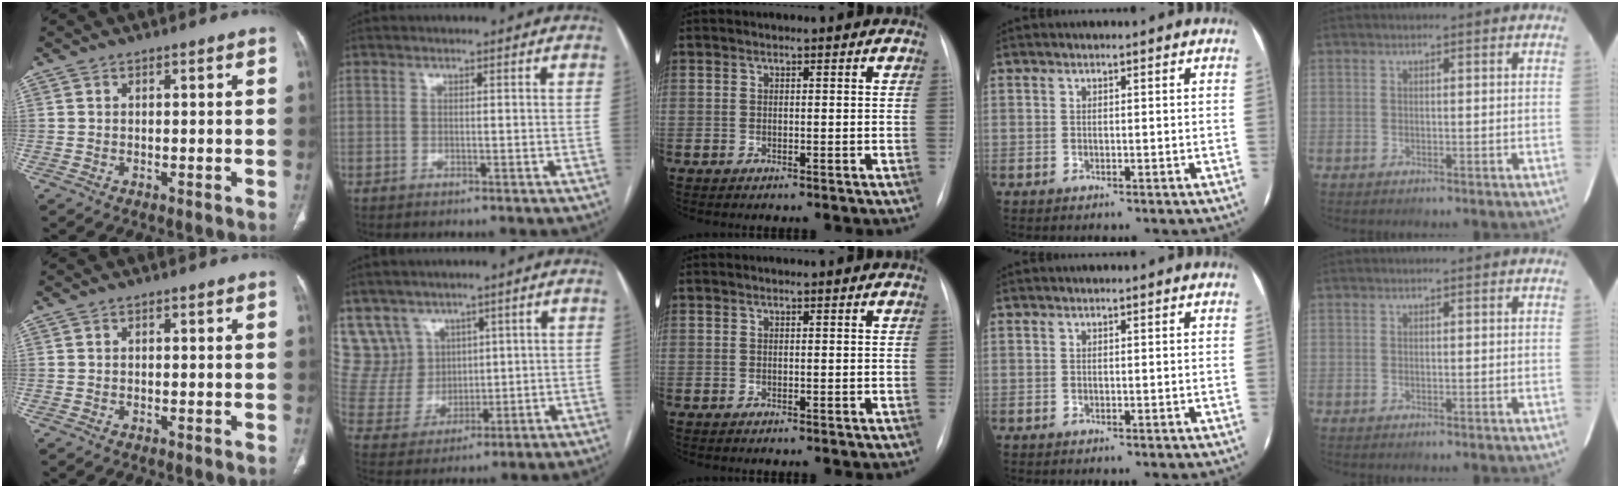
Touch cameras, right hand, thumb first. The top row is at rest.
{"index": {"total": 8.7, "force": [5.7, 6.5, 0.2], "torque": [-0.014, 0.032, 0.135]}}